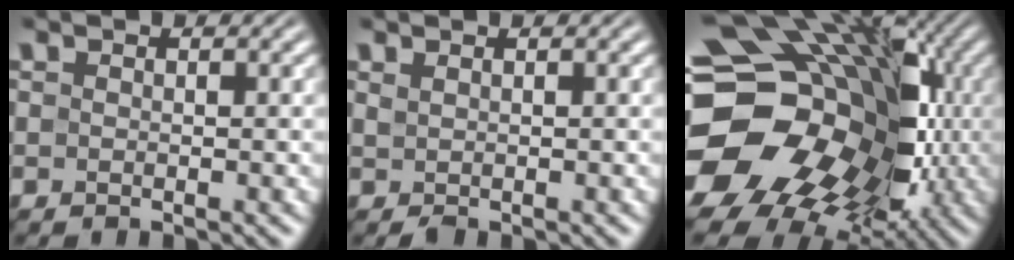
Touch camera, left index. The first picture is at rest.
{"total": 0.7, "force": [0.4, 0.3, 0.5], "torque": [-0.009, 0.005, 0.007]}
{"total": 21.0, "force": [-1.6, 16.7, 12.7], "torque": [-0.219, -0.023, -0.034]}